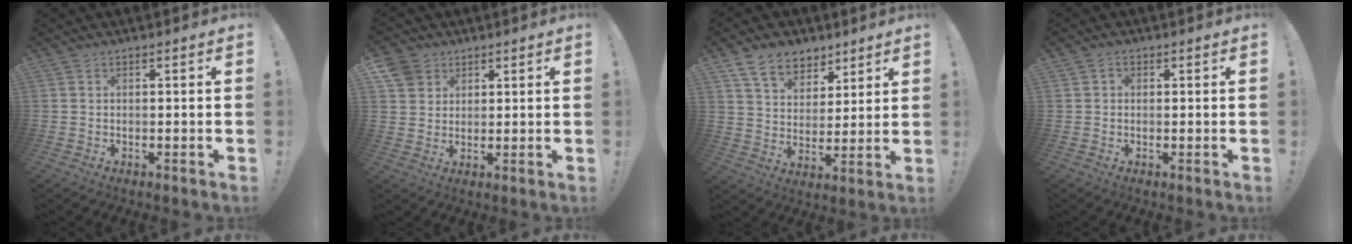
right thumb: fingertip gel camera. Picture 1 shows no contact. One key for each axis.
{"total": 6.4, "fx": 3.5, "fy": 5.1, "fz": 1.4, "tx": -0.031, "ty": -0.016, "tz": 0.072}
{"total": 11.8, "fx": 7.9, "fy": 7.7, "fz": 4.3, "tx": -0.076, "ty": -0.044, "tz": 0.154}
{"total": 1.2, "fx": 0.2, "fy": 1.1, "fz": 0.5, "tx": -0.006, "ty": 0.003, "tz": 0.002}